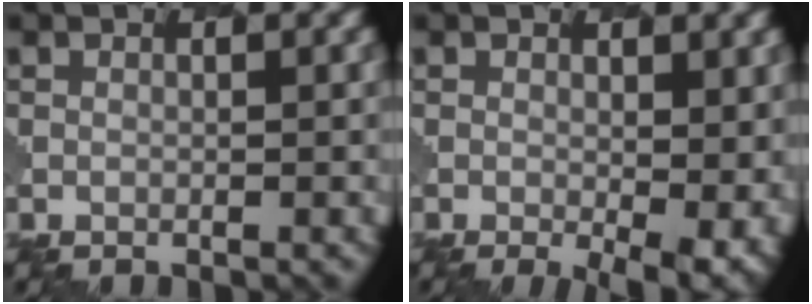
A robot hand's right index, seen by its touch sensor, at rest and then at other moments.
{"total": 5.2, "force": [-0.7, 1.9, 4.8], "torque": [-0.061, -0.018, -0.001]}